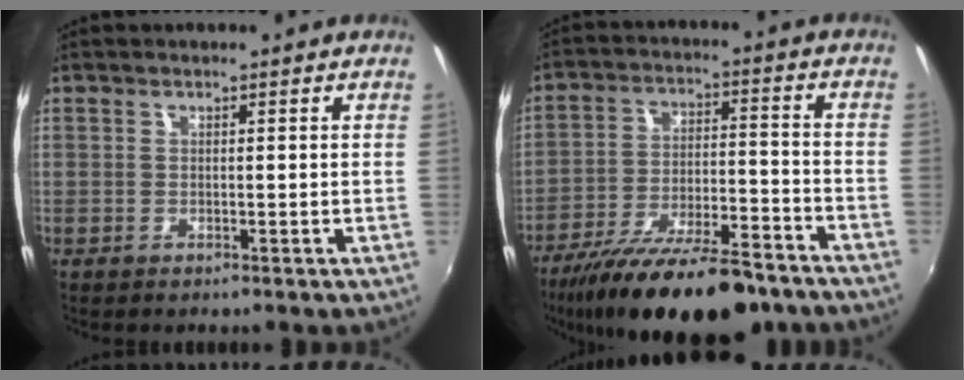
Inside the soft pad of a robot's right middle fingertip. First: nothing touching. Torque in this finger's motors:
{"motor_torque": [1.09, -1.04, 0.89, 0.14]}